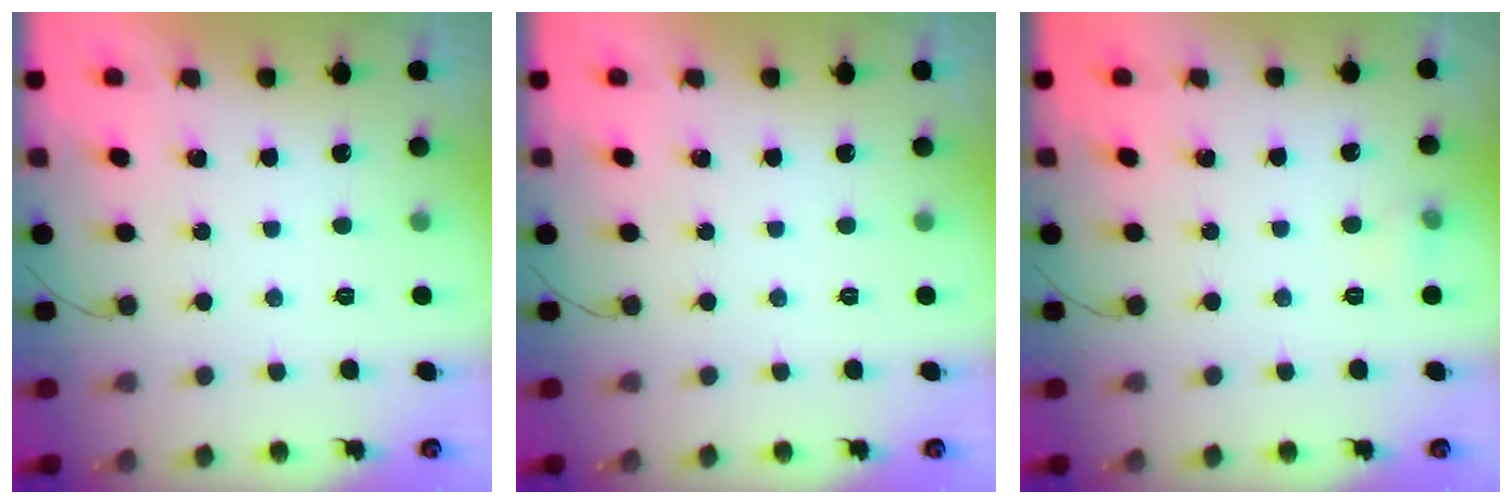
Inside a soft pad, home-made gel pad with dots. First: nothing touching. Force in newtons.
{"total": 0.0}
{"total": 4.8, "press": 4.3, "slide": 2.1}